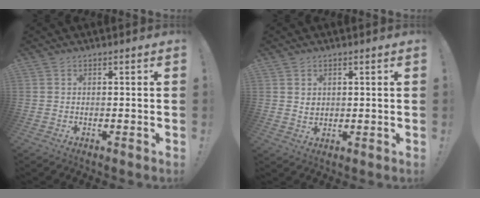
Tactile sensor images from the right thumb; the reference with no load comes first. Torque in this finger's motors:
{"motor_torque": [0.04, 0.02, 0.02, -0.10, -0.01]}